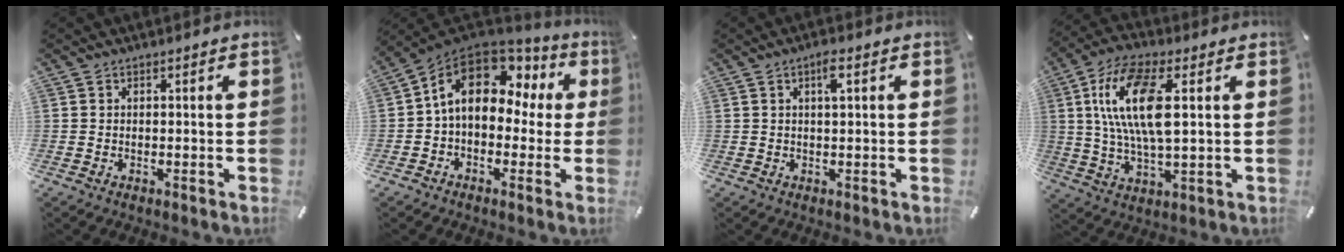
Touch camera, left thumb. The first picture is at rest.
{"total": 14.4, "force": [4.3, 9.7, 9.8], "torque": [-0.179, -0.012, 0.073]}
{"total": 3.1, "force": [1.1, 0.8, 2.8], "torque": [-0.058, 0.006, 0.016]}
{"total": 15.7, "force": [3.9, 6.6, 13.8], "torque": [-0.289, -0.004, 0.060]}